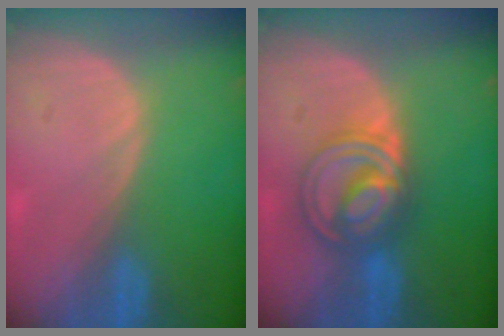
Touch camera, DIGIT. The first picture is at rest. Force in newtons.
{"total": 7.4, "press": 7.3, "slide": 0.4}